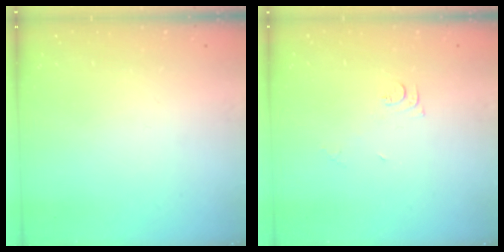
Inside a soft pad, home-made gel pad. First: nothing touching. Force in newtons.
{"total": 5.7, "press": 5.7, "slide": 0.6}